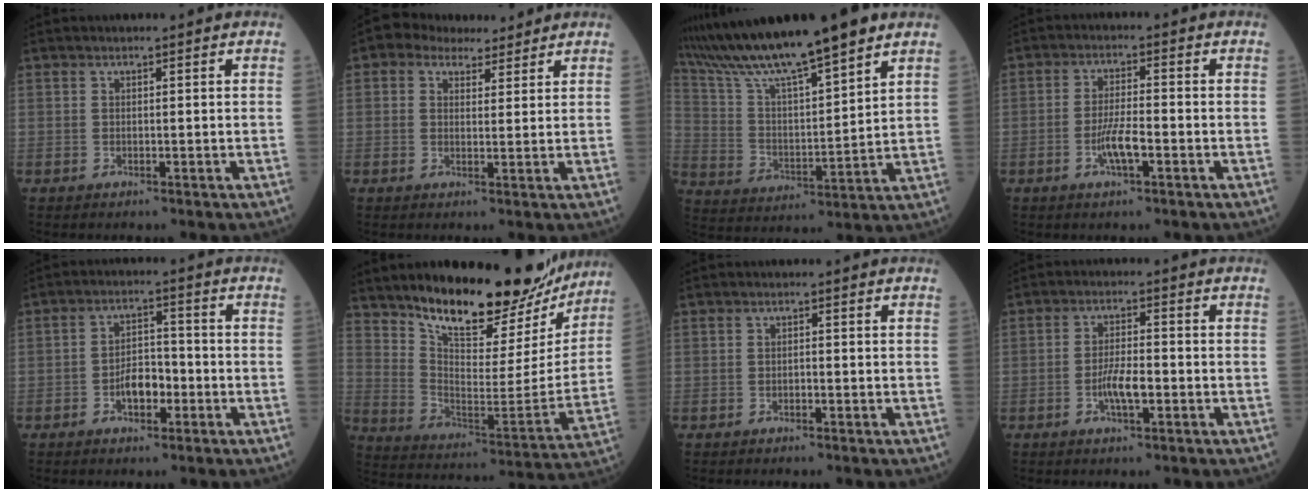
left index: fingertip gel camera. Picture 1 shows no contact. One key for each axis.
{"total": 5.6, "fx": 4.2, "fy": 3.2, "fz": 1.9, "tx": -0.031, "ty": 0.026, "tz": 0.071}
{"total": 17.3, "fx": 14.1, "fy": 0.7, "fz": 9.9, "tx": -0.178, "ty": 0.011, "tz": 0.256}
{"total": 4.7, "fx": -1.9, "fy": 0.8, "fz": 4.2, "tx": -0.086, "ty": -0.001, "tz": -0.037}
{"total": 5.0, "fx": -2.0, "fy": 2.7, "fz": 3.7, "tx": -0.069, "ty": 0.012, "tz": -0.037}
{"total": 22.9, "fx": 19.0, "fy": 7.1, "fz": 10.7, "tx": -0.160, "ty": -0.030, "tz": 0.275}
{"total": 0.7, "fx": -0.4, "fy": 0.3, "fz": 0.4, "tx": -0.007, "ty": 0.002, "tz": -0.008}
{"total": 4.5, "fx": -1.6, "fy": 1.2, "fz": 4.1, "tx": -0.082, "ty": 0.003, "tz": -0.030}